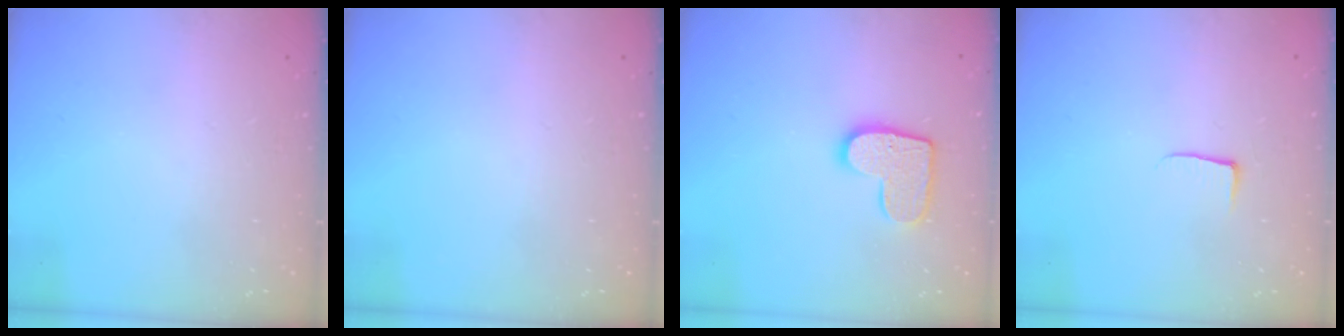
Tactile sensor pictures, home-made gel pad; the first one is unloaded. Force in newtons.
{"total": 0.0}
{"total": 11.6, "press": 11.6, "slide": 0.6}
{"total": 3.7, "press": 3.7, "slide": 0.5}